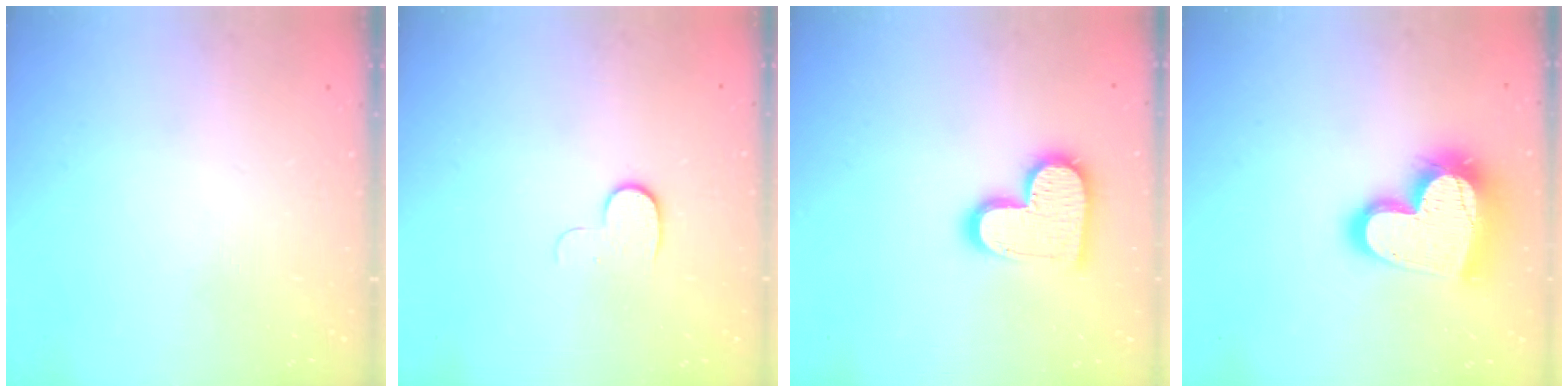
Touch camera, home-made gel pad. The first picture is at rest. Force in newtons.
{"total": 5.5, "press": 5.4, "slide": 0.8}
{"total": 14.0, "press": 13.9, "slide": 0.5}
{"total": 21.2, "press": 21.1, "slide": 1.9}